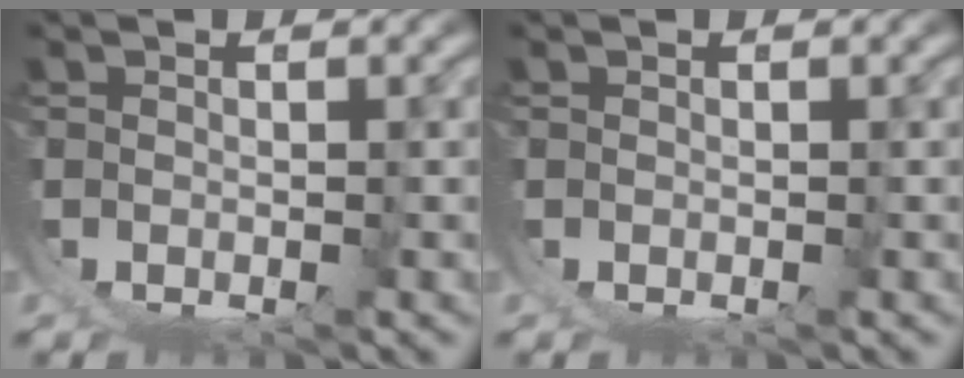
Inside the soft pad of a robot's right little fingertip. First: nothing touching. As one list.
[{"total": 0.0}]